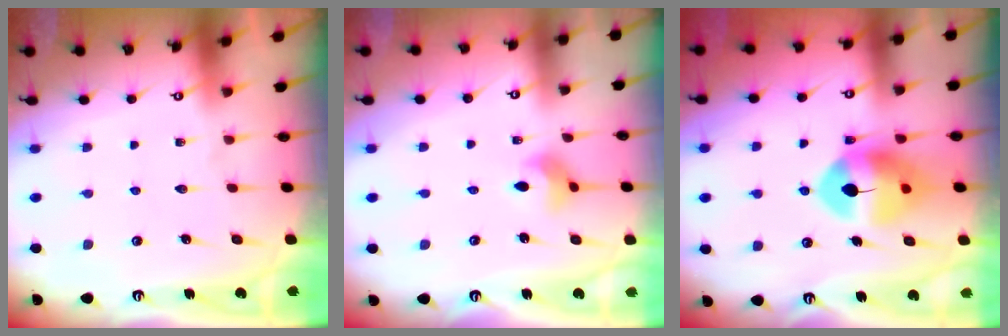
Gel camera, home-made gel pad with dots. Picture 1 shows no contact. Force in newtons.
{"total": 6.9, "press": 6.7, "slide": 1.9}
{"total": 11.2, "press": 11.0, "slide": 1.6}